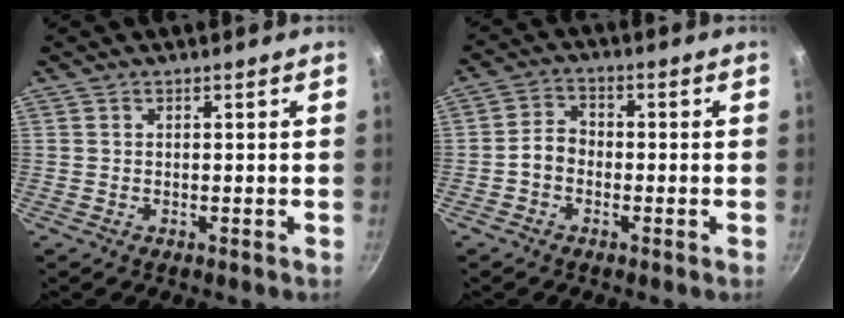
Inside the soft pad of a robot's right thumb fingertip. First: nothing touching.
{"total": 5.8, "force": [-1.7, 4.4, 3.4], "torque": [-0.042, 0.028, -0.044]}